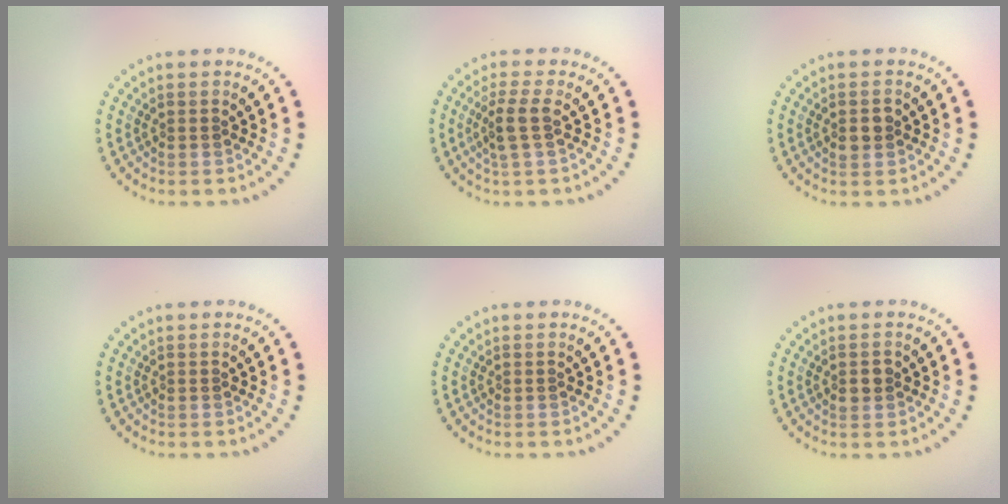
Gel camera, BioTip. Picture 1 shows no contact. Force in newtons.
{"total": 2.4, "press": 1.9, "slide": 1.5}
{"total": 2.1, "press": 2.1, "slide": 0.1}
{"total": 0.0}
{"total": 0.0}
{"total": 1.1, "press": 1.1, "slide": 0.1}